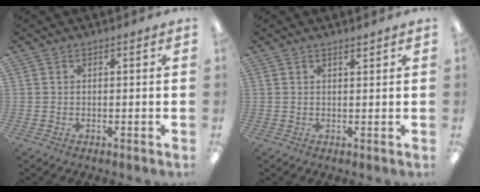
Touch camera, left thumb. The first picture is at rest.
{"total": 1.1, "force": [1.0, 0.1, 0.4], "torque": [-0.009, -0.002, 0.019]}